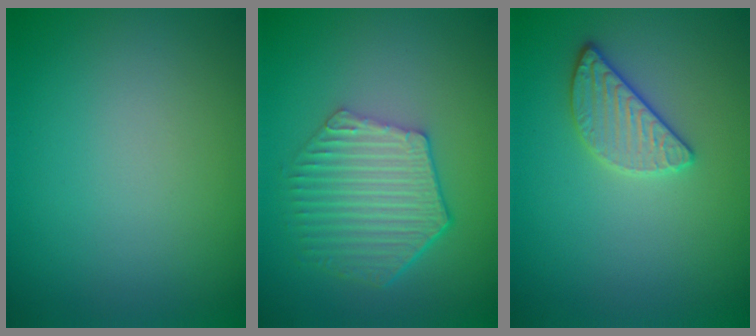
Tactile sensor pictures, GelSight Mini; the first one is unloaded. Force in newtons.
{"total": 5.8, "press": 4.4, "slide": 3.8}
{"total": 2.5, "press": 2.3, "slide": 0.8}